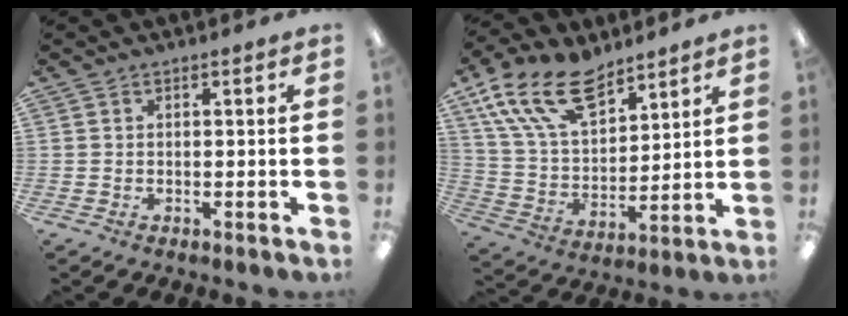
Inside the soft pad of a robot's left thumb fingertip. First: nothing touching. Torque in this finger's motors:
{"motor_torque": [1.56, 1.55, 1.37, -1.40, 0.27]}